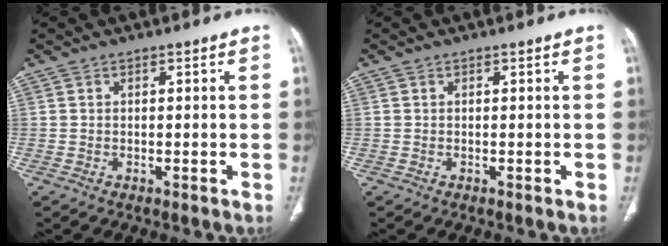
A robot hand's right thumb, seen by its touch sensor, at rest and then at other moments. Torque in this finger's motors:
{"motor_torque": [-0.04, 0.07, -0.01, 0.01, 0.00]}